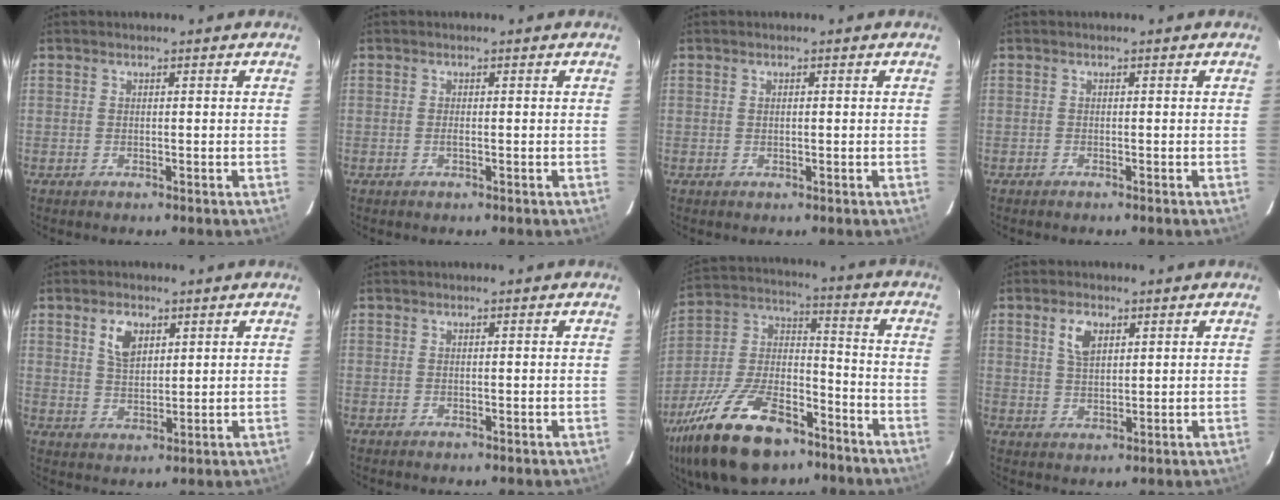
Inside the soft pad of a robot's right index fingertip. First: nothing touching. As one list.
[{"total": 0.6, "force": [-0.2, 0.1, 0.5], "torque": [-0.010, -0.002, -0.004]}, {"total": 0.5, "force": [0.1, 0.2, 0.5], "torque": [-0.010, 0.002, 0.003]}, {"total": 0.0}, {"total": 5.6, "force": [2.7, 3.2, 3.8], "torque": [-0.067, 0.006, 0.053]}, {"total": 0.0}, {"total": 24.2, "force": [-15.0, 11.1, 15.3], "torque": [-0.313, -0.007, -0.255]}, {"total": 4.8, "force": [2.3, 2.6, 3.3], "torque": [-0.059, 0.009, 0.045]}]